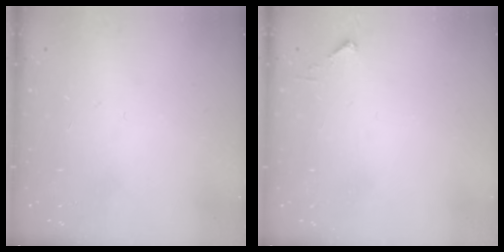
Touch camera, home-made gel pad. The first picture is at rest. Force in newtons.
{"total": 2.7, "press": 2.7, "slide": 0.3}